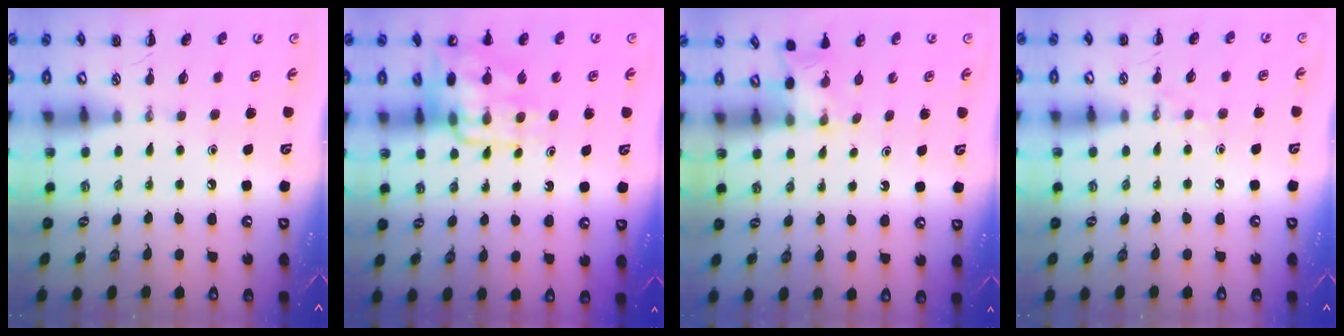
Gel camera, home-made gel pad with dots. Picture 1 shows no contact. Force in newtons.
{"total": 12.6, "press": 12.3, "slide": 2.8}
{"total": 2.6, "press": 2.5, "slide": 0.9}
{"total": 4.9, "press": 4.7, "slide": 1.2}